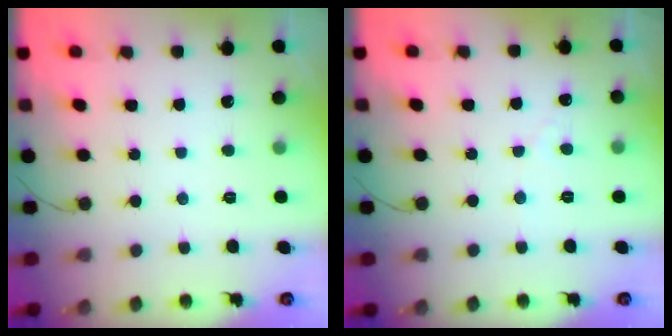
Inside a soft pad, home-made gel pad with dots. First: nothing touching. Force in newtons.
{"total": 1.9, "press": 1.9, "slide": 0.1}